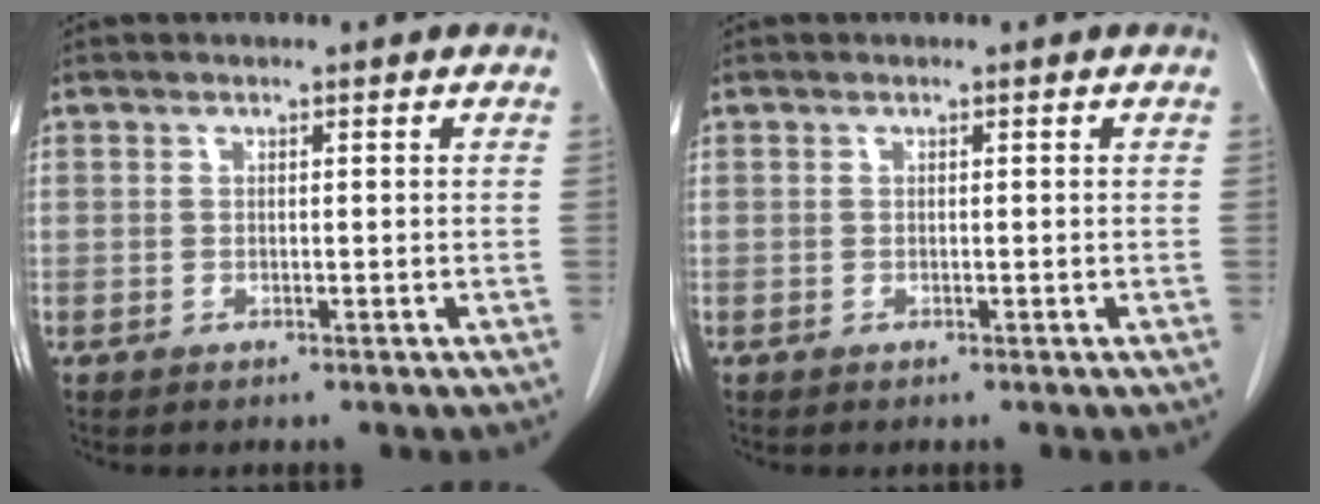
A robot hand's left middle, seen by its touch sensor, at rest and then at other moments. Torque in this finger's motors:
{"motor_torque": [0.00, 0.00, -0.02, 0.00]}